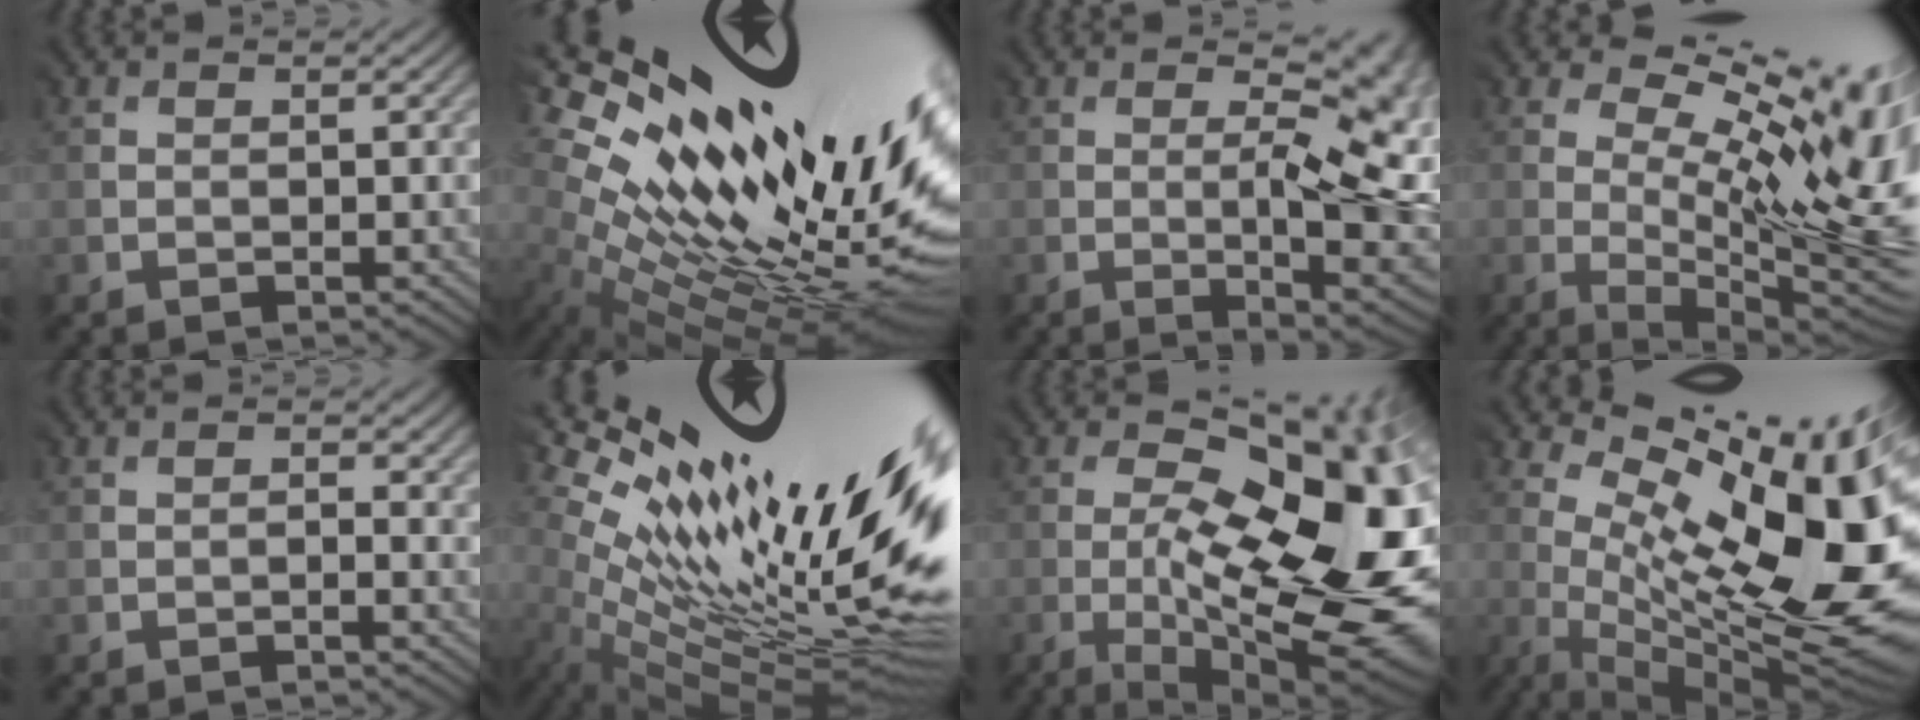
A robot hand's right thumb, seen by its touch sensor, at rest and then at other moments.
{"total": 19.0, "force": [5.9, 8.5, 15.9], "torque": [-0.268, -0.010, 0.122]}
{"total": 12.6, "force": [-0.9, 4.2, 11.9], "torque": [-0.138, 0.014, -0.007]}
{"total": 16.7, "force": [2.7, 6.5, 15.1], "torque": [-0.222, 0.002, 0.062]}
{"total": 1.4, "force": [-0.5, 0.3, 1.3], "torque": [-0.023, 0.001, -0.007]}
{"total": 17.9, "force": [5.4, 6.6, 15.7], "torque": [-0.267, -0.002, 0.113]}
{"total": 21.0, "force": [-3.6, 8.2, 19.0], "torque": [-0.249, -0.010, -0.060]}
{"total": 17.8, "force": [3.0, 7.4, 16.0], "torque": [-0.224, 0.003, 0.068]}